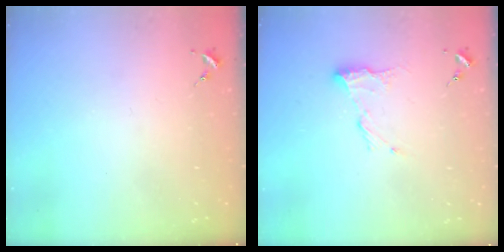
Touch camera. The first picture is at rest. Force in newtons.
{"total": 9.9, "press": 9.9, "slide": 0.1}